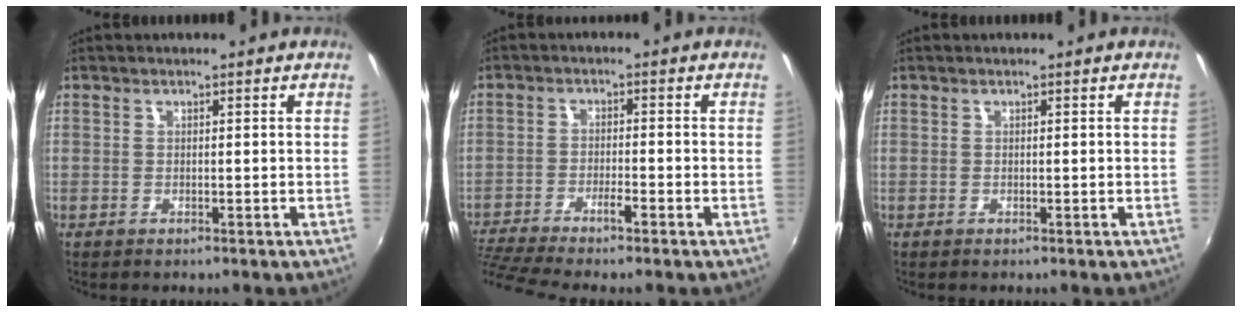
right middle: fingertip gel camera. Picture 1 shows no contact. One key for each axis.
{"total": 8.2, "fx": -6.7, "fy": -0.7, "fz": 4.7, "tx": -0.105, "ty": -0.027, "tz": -0.118}
{"total": 0.0}